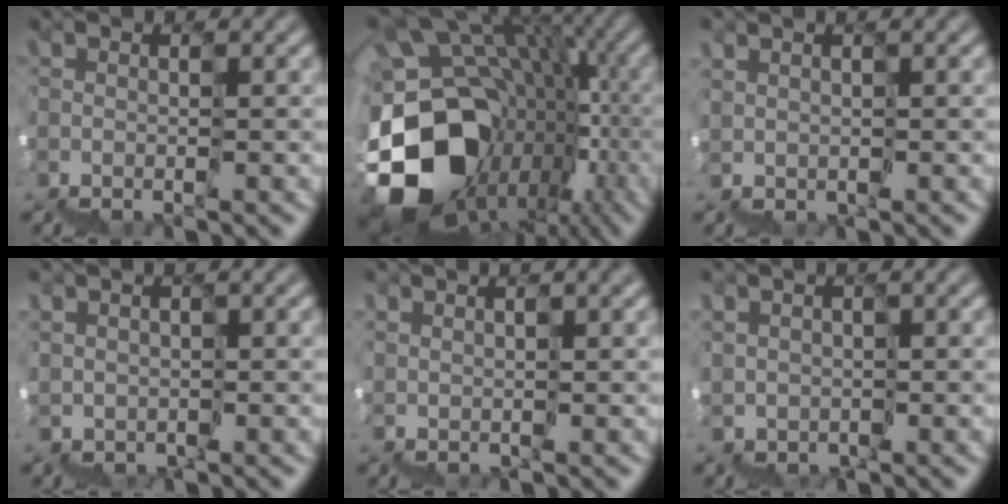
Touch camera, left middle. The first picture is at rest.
{"total": 16.3, "force": [-2.9, 13.3, 8.9], "torque": [-0.143, 0.006, -0.026]}
{"total": 1.4, "force": [0.4, 0.8, 1.1], "torque": [-0.009, -0.005, 0.011]}
{"total": 2.0, "force": [0.3, 1.8, 0.7], "torque": [-0.001, 0.001, 0.008]}
{"total": 2.4, "force": [0.6, 1.0, 2.1], "torque": [-0.016, -0.003, 0.020]}
{"total": 2.1, "force": [0.2, 2.1, 0.4], "torque": [0.006, 0.007, 0.006]}